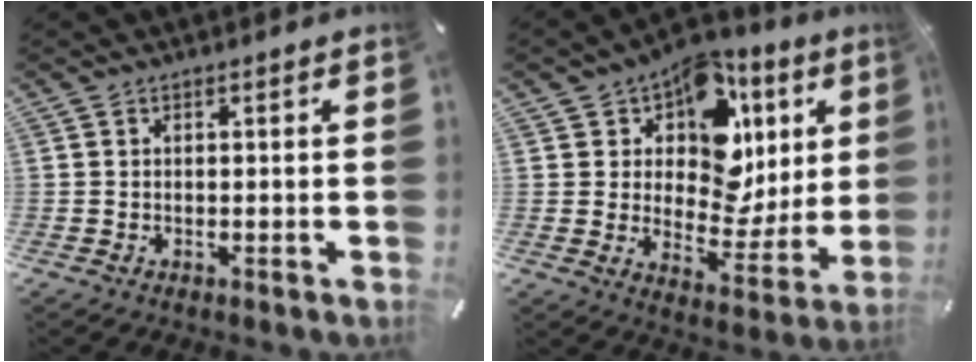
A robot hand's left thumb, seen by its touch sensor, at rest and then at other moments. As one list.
[{"total": 13.9, "force": [6.5, 9.9, 7.2], "torque": [-0.091, -0.063, 0.115]}]